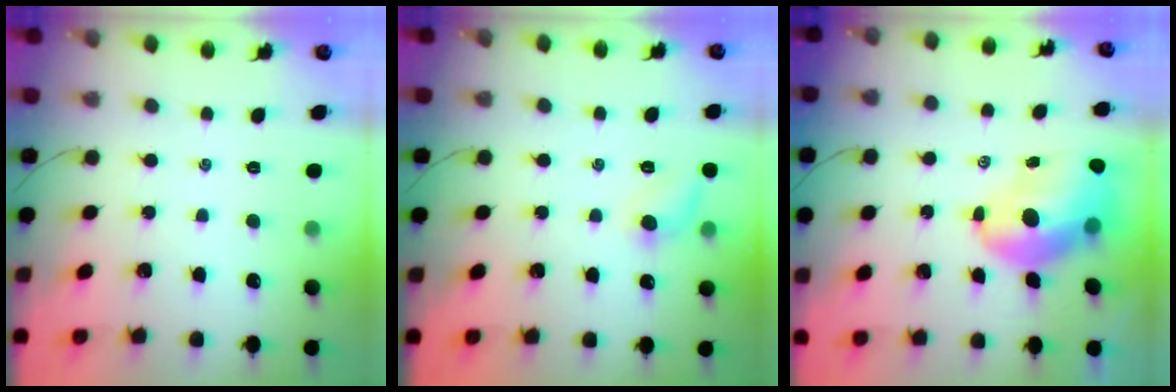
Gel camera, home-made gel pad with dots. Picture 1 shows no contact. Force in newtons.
{"total": 7.8, "press": 7.7, "slide": 1.5}
{"total": 8.9, "press": 8.5, "slide": 2.6}